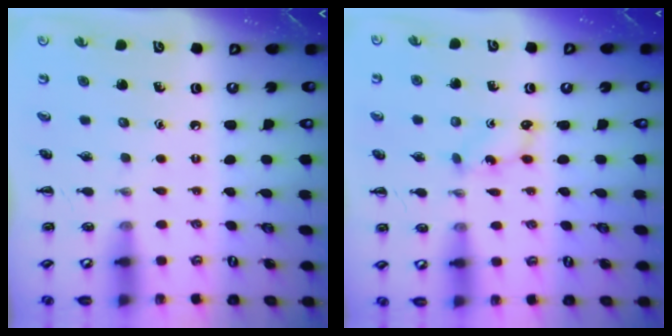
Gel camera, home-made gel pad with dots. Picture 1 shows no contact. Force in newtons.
{"total": 2.7, "press": 2.6, "slide": 0.8}